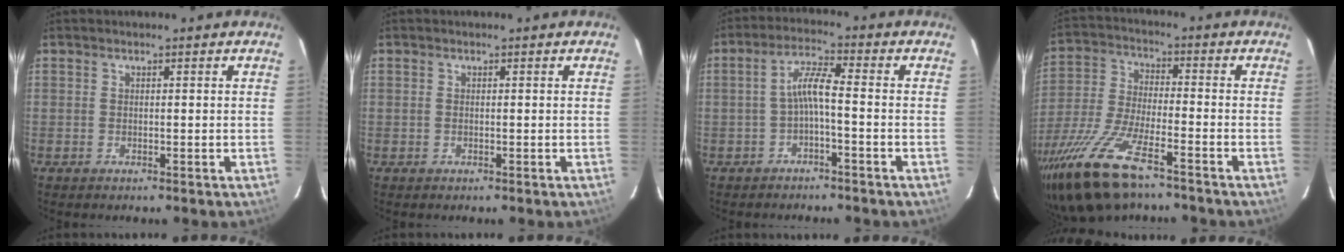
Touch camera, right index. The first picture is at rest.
{"total": 0.0}
{"total": 4.5, "force": [-1.6, 0.3, 4.2], "torque": [-0.093, 0.013, -0.030]}
{"total": 18.7, "force": [-13.0, 5.7, 12.2], "torque": [-0.268, -0.046, -0.248]}